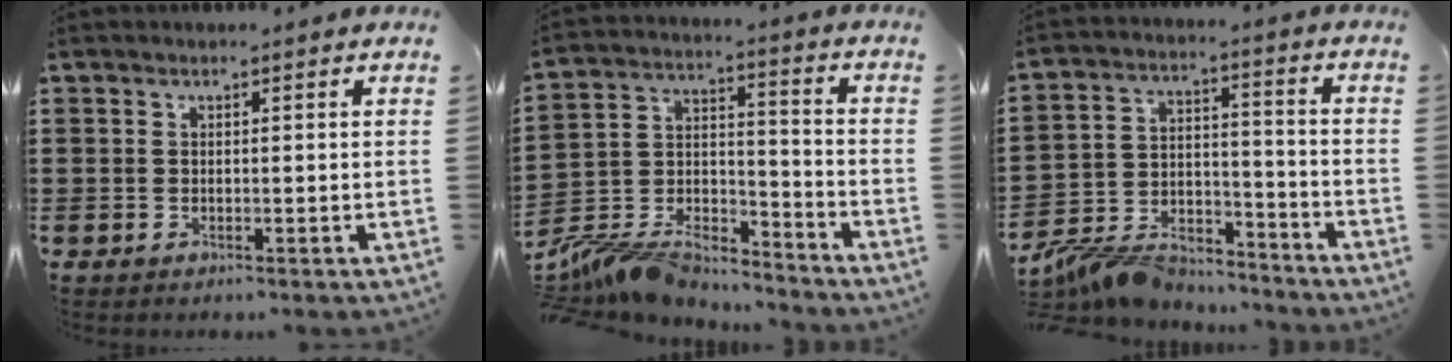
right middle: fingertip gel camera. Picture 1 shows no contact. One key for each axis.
{"total": 9.6, "fx": -9.1, "fy": 1.9, "fz": 2.3, "tx": -0.059, "ty": 0.005, "tz": -0.187}
{"total": 8.5, "fx": -8.3, "fy": 1.4, "fz": 1.0, "tx": -0.031, "ty": 0.009, "tz": -0.170}